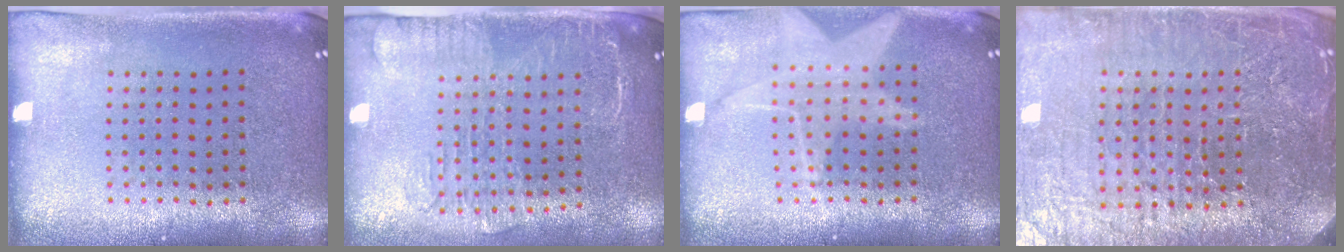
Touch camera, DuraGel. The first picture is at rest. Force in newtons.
{"total": 1.8, "press": 1.5, "slide": 1.0}
{"total": 1.6, "press": 1.4, "slide": 0.7}
{"total": 6.0, "press": 5.3, "slide": 2.8}